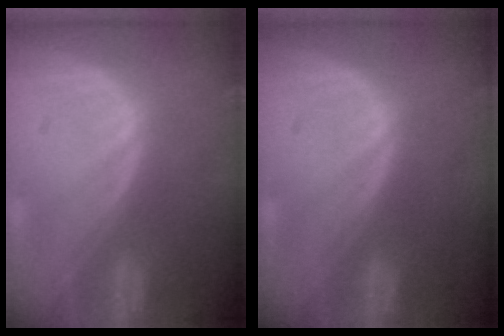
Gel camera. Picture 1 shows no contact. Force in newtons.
{"total": 0.0}